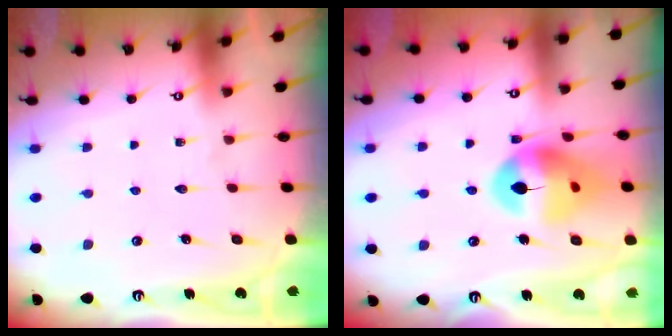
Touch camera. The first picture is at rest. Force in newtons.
{"total": 14.1, "press": 14.0, "slide": 1.6}